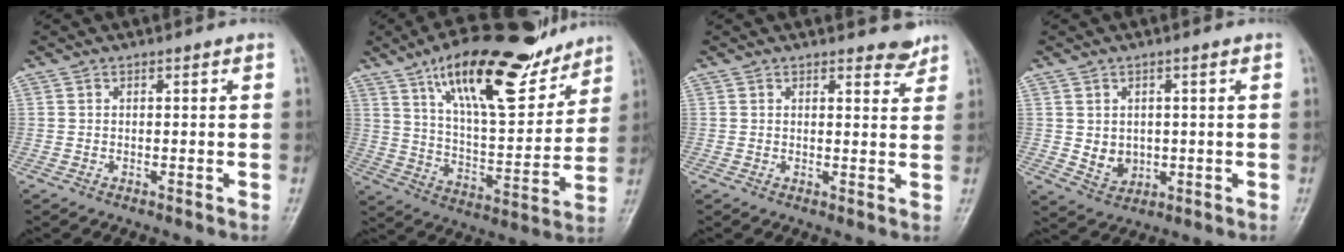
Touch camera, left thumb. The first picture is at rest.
{"total": 22.5, "force": [14.9, 7.9, 14.9], "torque": [-0.197, -0.063, 0.248]}
{"total": 2.9, "force": [2.6, 1.1, 1.0], "torque": [0.002, -0.021, 0.030]}
{"total": 4.5, "force": [0.2, 3.7, 2.4], "torque": [-0.024, -0.007, 0.017]}